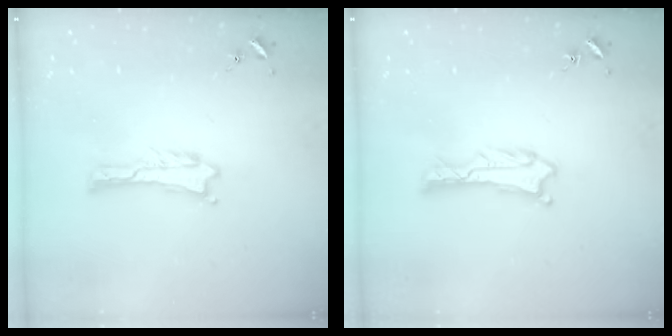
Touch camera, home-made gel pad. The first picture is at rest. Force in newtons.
{"total": 1.1, "press": 1.1, "slide": 0.0}